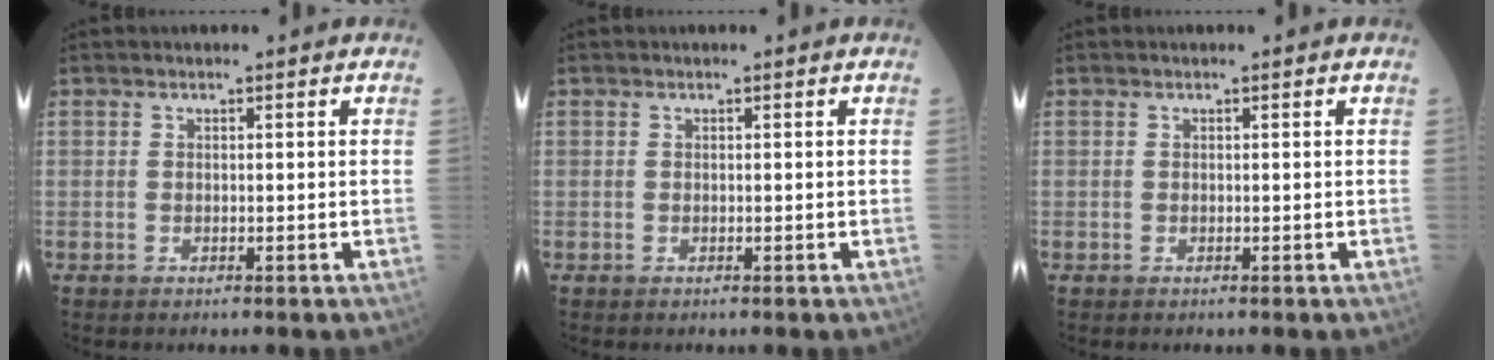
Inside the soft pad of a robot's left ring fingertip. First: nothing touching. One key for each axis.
{"total": 0.0}
{"total": 0.0}